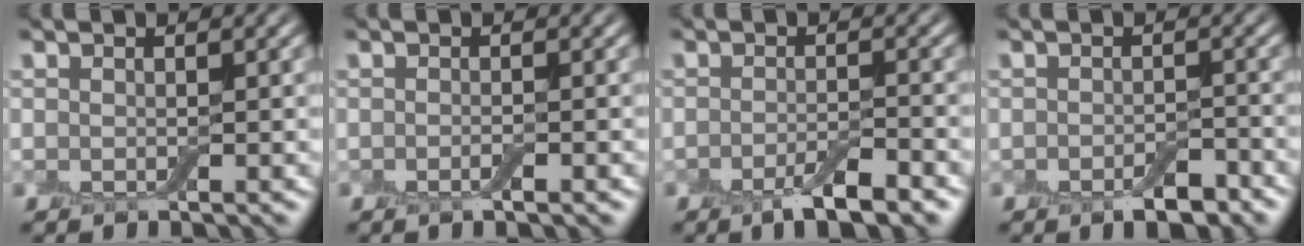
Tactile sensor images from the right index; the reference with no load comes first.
{"total": 0.9, "force": [-0.4, 0.1, 0.8], "torque": [-0.012, -0.003, -0.007]}
{"total": 3.6, "force": [-2.3, 0.9, 2.7], "torque": [-0.051, -0.003, -0.042]}
{"total": 2.9, "force": [-1.7, 1.2, 2.0], "torque": [-0.028, -0.001, -0.025]}